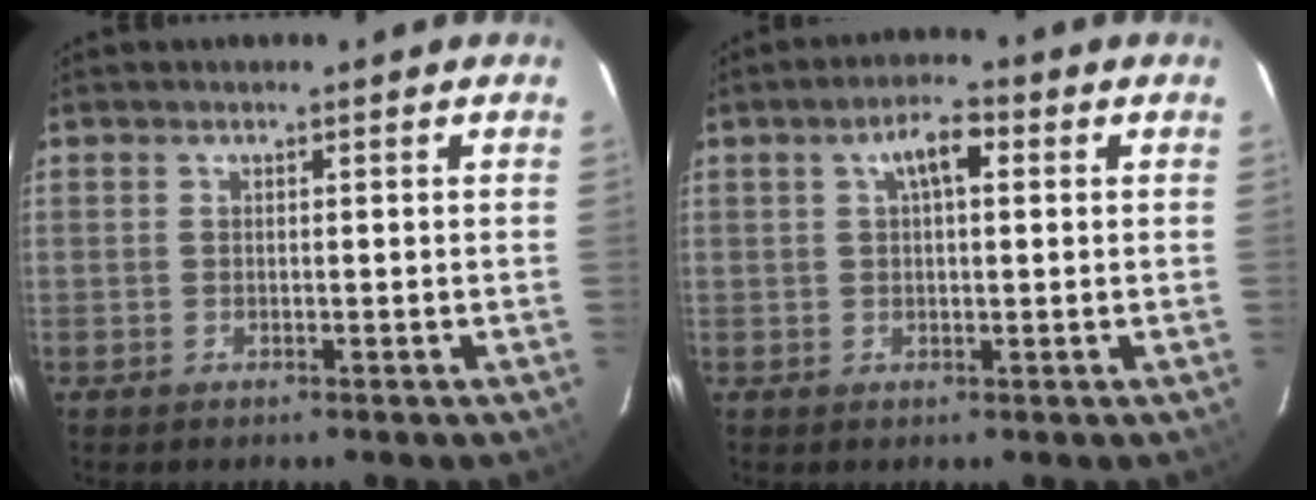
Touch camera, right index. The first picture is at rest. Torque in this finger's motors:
{"motor_torque": [0.47, 0.19, 0.16, 0.07]}